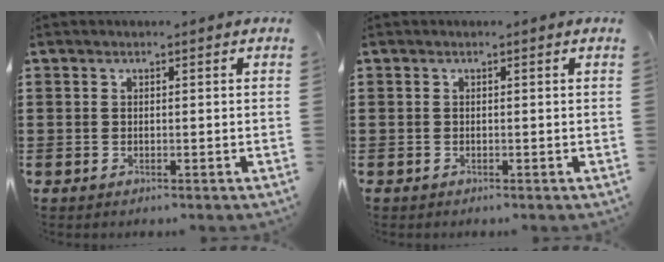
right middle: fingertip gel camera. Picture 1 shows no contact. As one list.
[{"total": 0.0}]